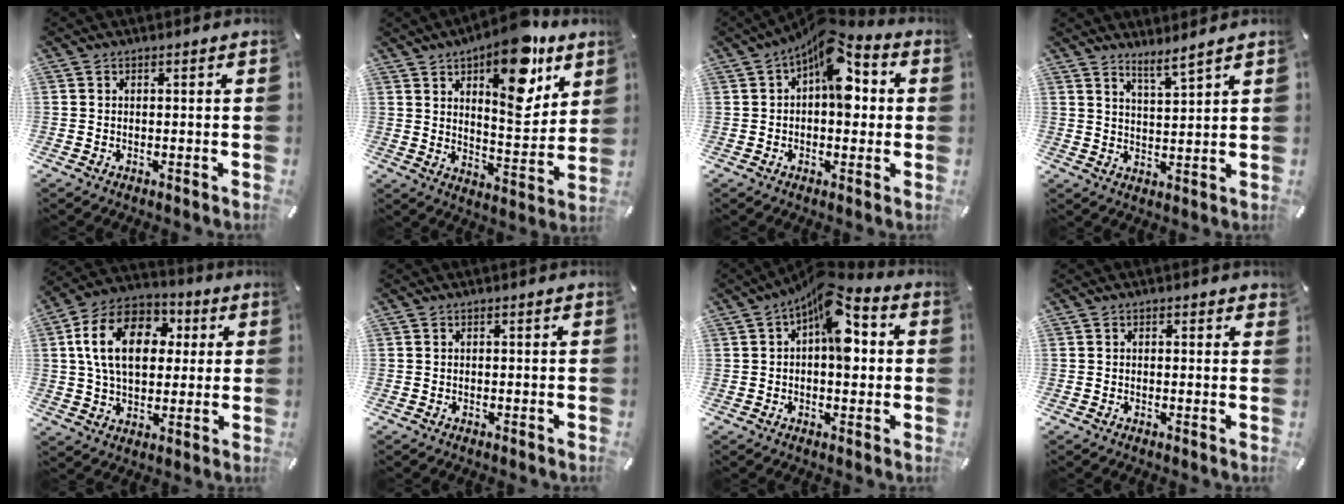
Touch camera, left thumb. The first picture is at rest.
{"total": 17.3, "force": [10.0, 7.6, 11.9], "torque": [-0.150, -0.060, 0.165]}
{"total": 11.4, "force": [3.6, 6.3, 8.8], "torque": [-0.104, -0.031, 0.057]}
{"total": 5.0, "force": [4.7, 0.1, 1.7], "torque": [-0.037, -0.032, 0.083]}
{"total": 16.9, "force": [3.5, 11.9, 11.5], "torque": [-0.222, 0.008, 0.060]}
{"total": 0.0}
{"total": 11.4, "force": [3.3, 5.9, 9.2], "torque": [-0.110, -0.028, 0.052]}
{"total": 0.6, "force": [0.3, 0.4, 0.3], "torque": [0.002, -0.001, 0.004]}